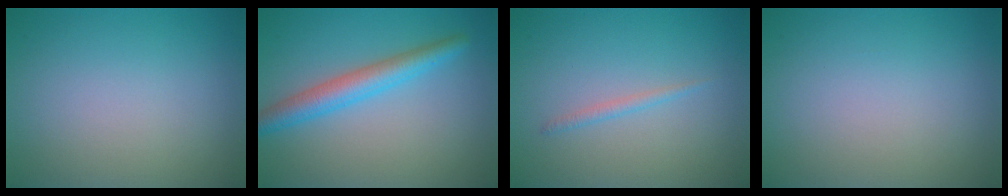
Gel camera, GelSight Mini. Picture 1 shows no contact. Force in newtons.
{"total": 3.7, "press": 3.7, "slide": 0.1}
{"total": 0.9, "press": 0.9, "slide": 0.1}
{"total": 0.0}